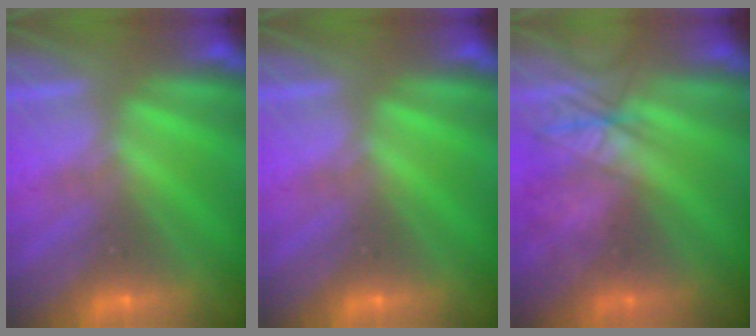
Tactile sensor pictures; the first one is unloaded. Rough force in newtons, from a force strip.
{"total": 0.0}
{"total": 2.5}